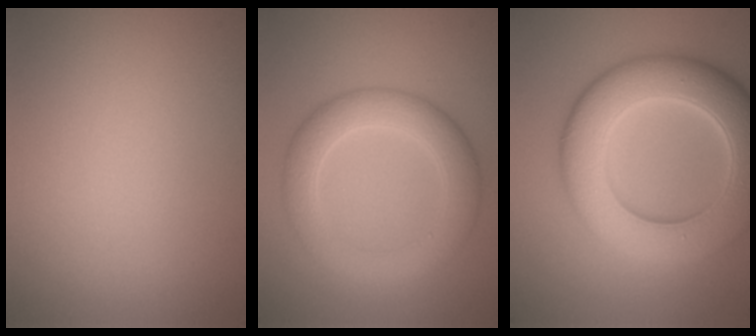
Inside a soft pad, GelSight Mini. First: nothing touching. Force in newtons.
{"total": 5.2, "press": 5.2, "slide": 0.2}
{"total": 10.4, "press": 10.4, "slide": 0.2}